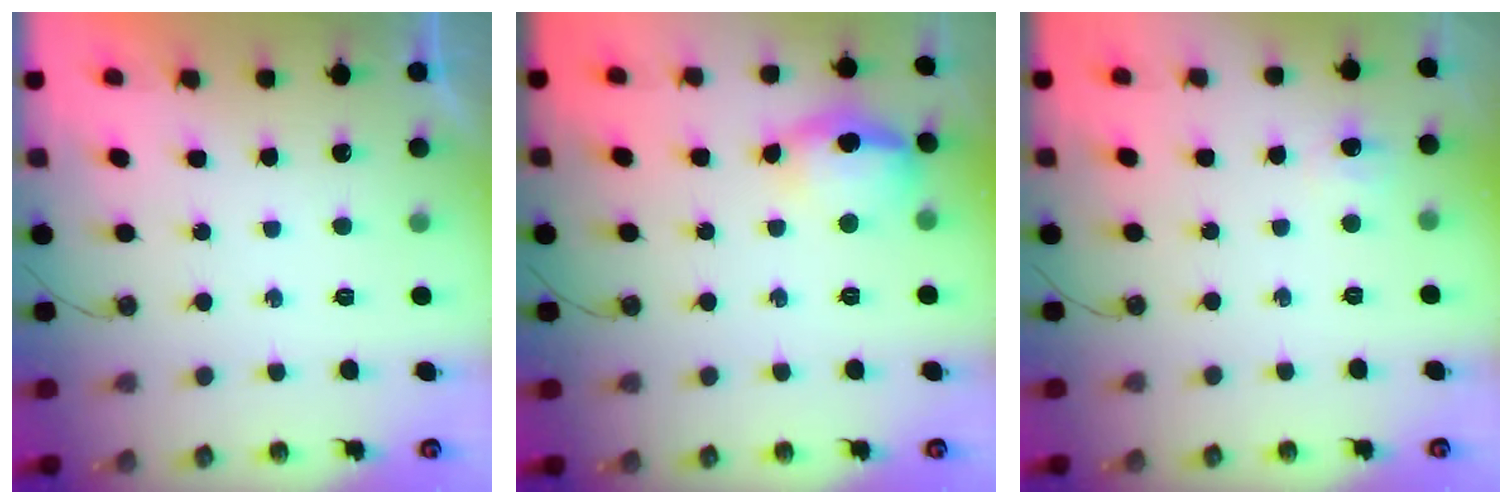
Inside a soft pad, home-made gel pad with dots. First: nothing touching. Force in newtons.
{"total": 15.2, "press": 14.2, "slide": 5.5}
{"total": 4.9, "press": 4.8, "slide": 1.1}